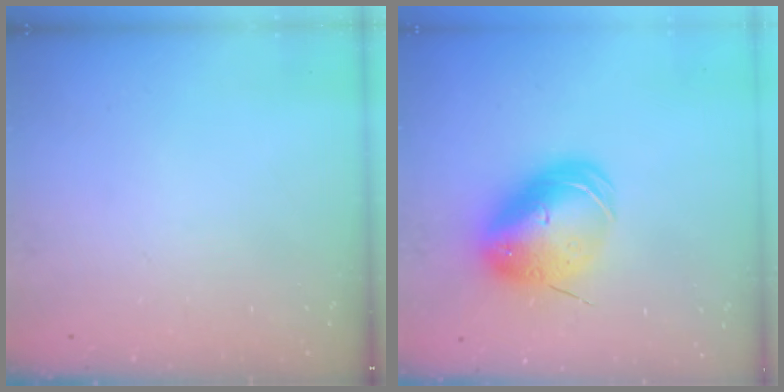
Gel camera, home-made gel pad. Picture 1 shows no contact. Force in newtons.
{"total": 13.3, "press": 13.1, "slide": 2.6}